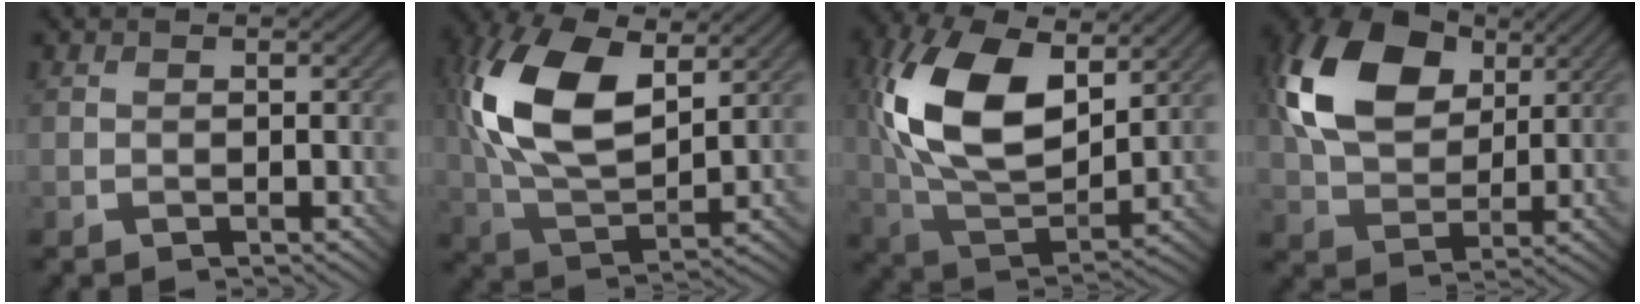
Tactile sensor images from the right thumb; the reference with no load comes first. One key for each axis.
{"total": 15.1, "fx": 4.3, "fy": 7.8, "fz": 12.2, "tx": -0.282, "ty": 0.016, "tz": 0.083}
{"total": 15.7, "fx": 4.5, "fy": 8.5, "fz": 12.4, "tx": -0.280, "ty": 0.011, "tz": 0.086}
{"total": 13.7, "fx": 4.5, "fy": 8.9, "fz": 9.4, "tx": -0.218, "ty": 0.025, "tz": 0.078}